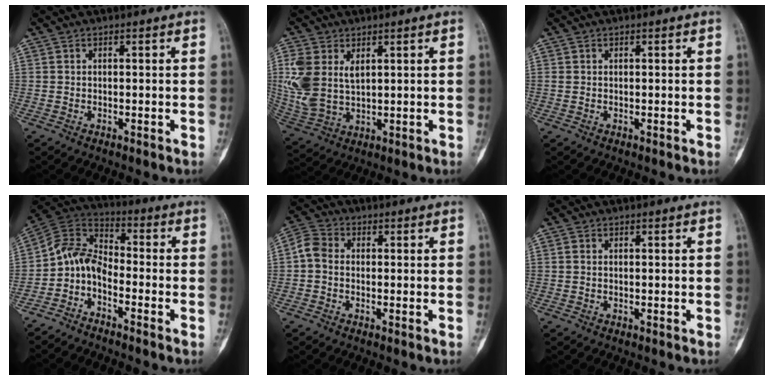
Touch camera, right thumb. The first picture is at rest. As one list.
[{"total": 11.5, "force": [3.2, 7.4, 8.2], "torque": [-0.182, -0.006, 0.076]}, {"total": 0.5, "force": [0.2, 0.4, 0.3], "torque": [-0.006, 0.003, 0.004]}, {"total": 7.6, "force": [-3.5, 4.6, 4.9], "torque": [-0.084, 0.063, -0.085]}, {"total": 4.5, "force": [-0.2, 3.6, 2.7], "torque": [-0.052, 0.015, -0.013]}, {"total": 0.7, "force": [0.1, 0.5, 0.5], "torque": [-0.013, 0.000, 0.003]}]